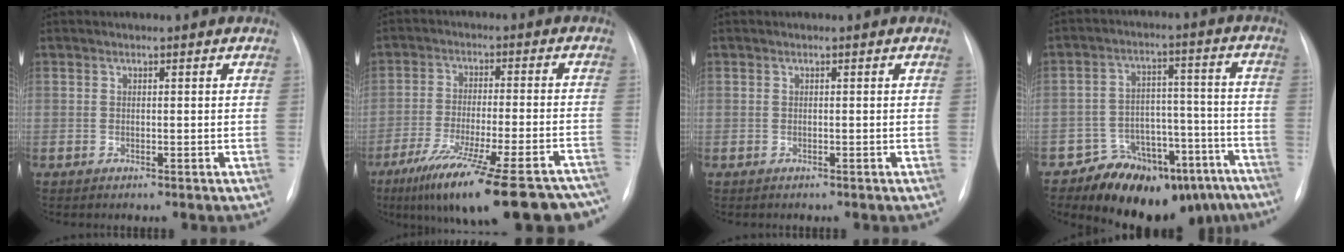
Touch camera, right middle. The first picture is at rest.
{"total": 25.6, "force": [-20.3, 3.4, 15.2], "torque": [-0.173, -0.026, -0.286]}
{"total": 0.0}
{"total": 16.4, "force": [-12.4, 8.0, 7.1], "torque": [-0.064, 0.057, -0.172]}